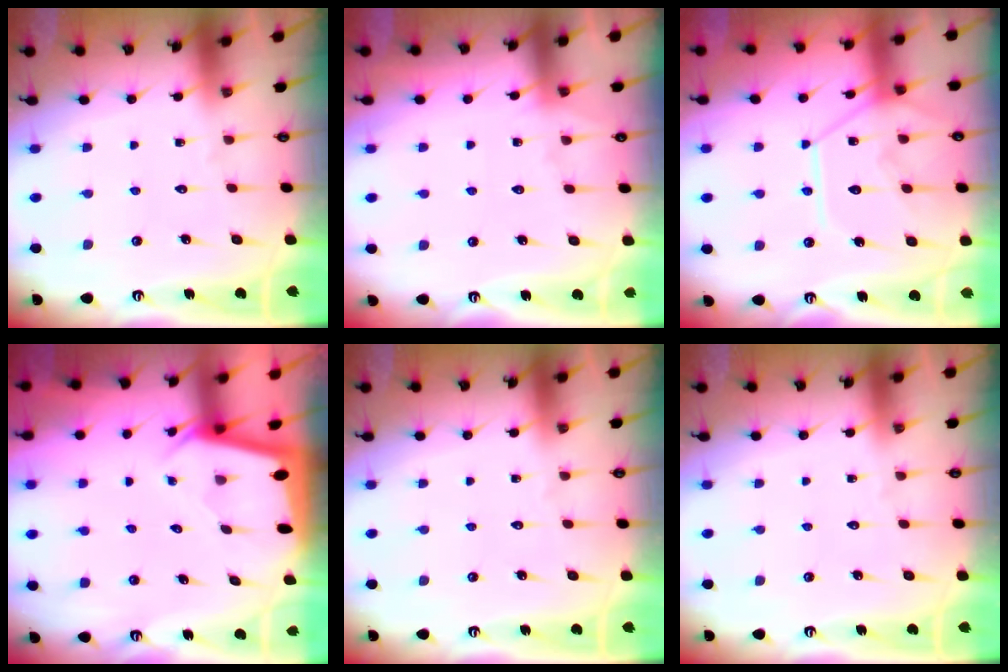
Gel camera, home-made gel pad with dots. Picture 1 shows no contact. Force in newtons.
{"total": 4.7, "press": 4.6, "slide": 0.7}
{"total": 12.1, "press": 12.0, "slide": 1.3}
{"total": 1.8, "press": 1.8, "slide": 0.1}
{"total": 0.0}
{"total": 0.0}